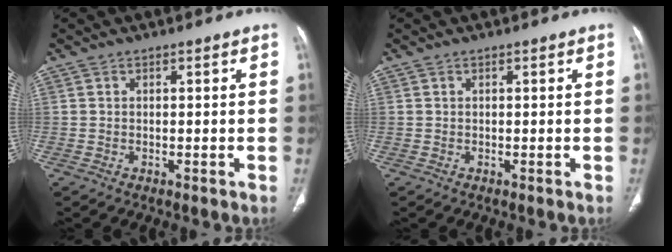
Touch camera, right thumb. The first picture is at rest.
{"total": 0.0}